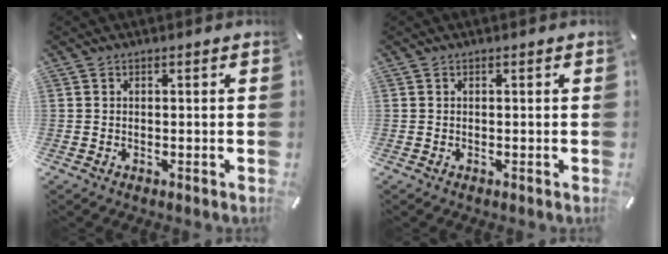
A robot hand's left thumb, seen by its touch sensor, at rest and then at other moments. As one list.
[{"total": 0.0}]